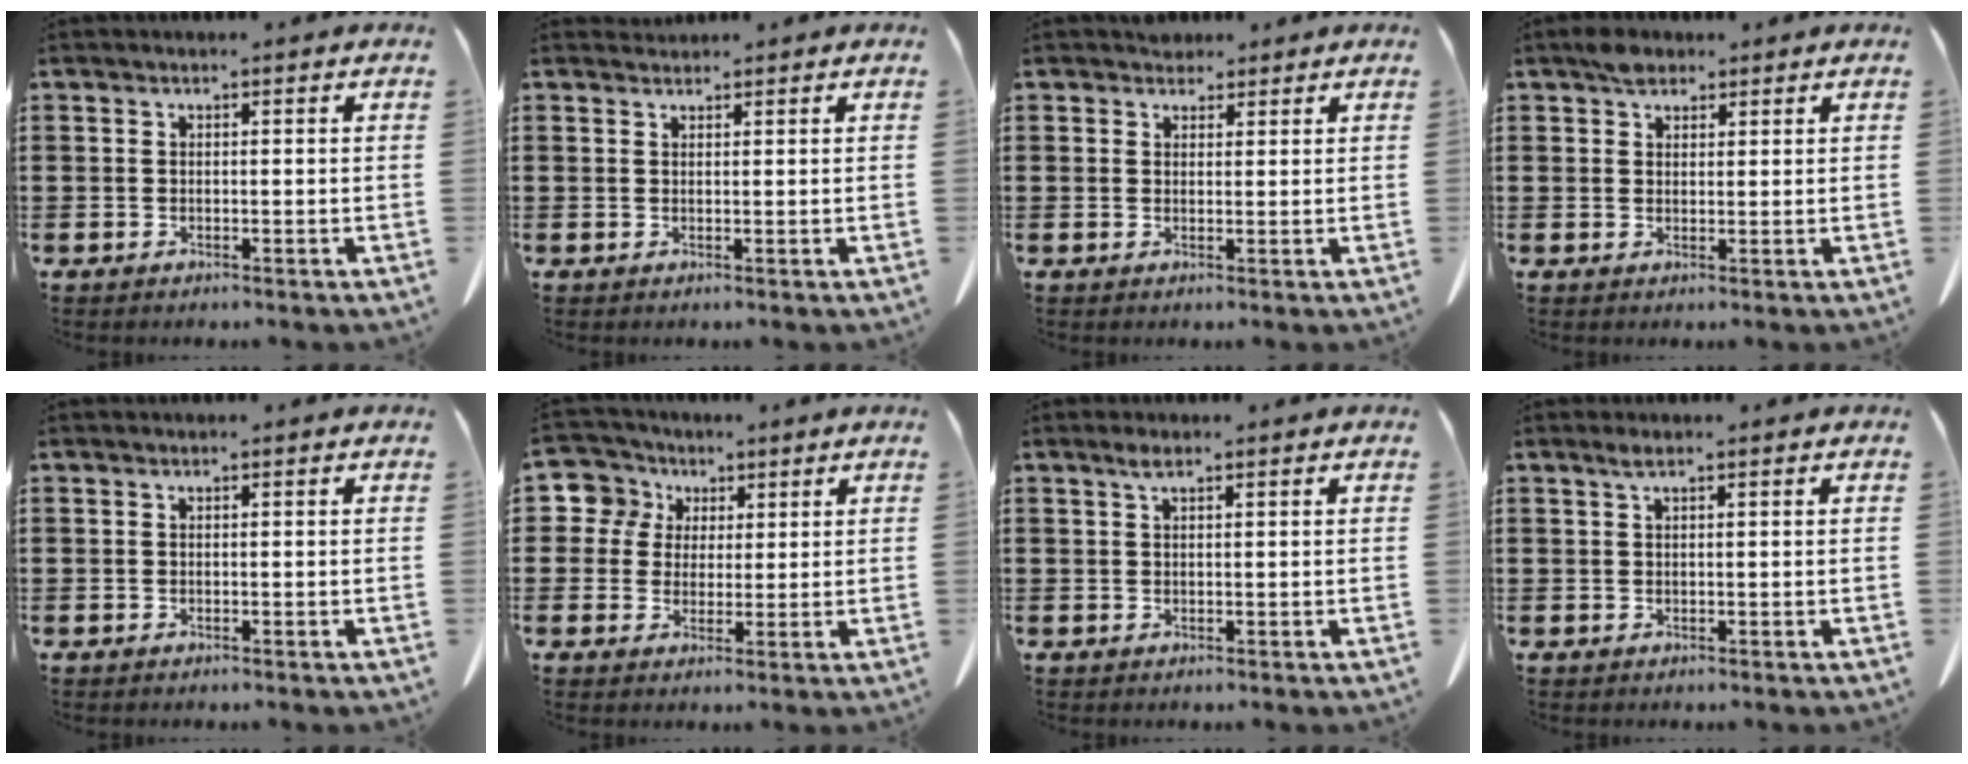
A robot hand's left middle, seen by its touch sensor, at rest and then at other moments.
{"total": 1.0, "force": [0.9, 0.2, 0.0], "torque": [-0.001, 0.000, 0.019]}
{"total": 2.3, "force": [2.0, 1.1, 0.2], "torque": [-0.001, 0.002, 0.038]}
{"total": 2.6, "force": [2.0, 1.4, 0.8], "torque": [-0.013, 0.002, 0.037]}
{"total": 0.0}
{"total": 6.1, "force": [2.4, 5.6, 1.0], "torque": [-0.054, -0.001, 0.040]}
{"total": 1.4, "force": [0.8, 0.3, 1.1], "torque": [-0.023, 0.001, 0.013]}
{"total": 1.0, "force": [0.6, 0.1, 0.8], "torque": [-0.018, 0.000, 0.011]}